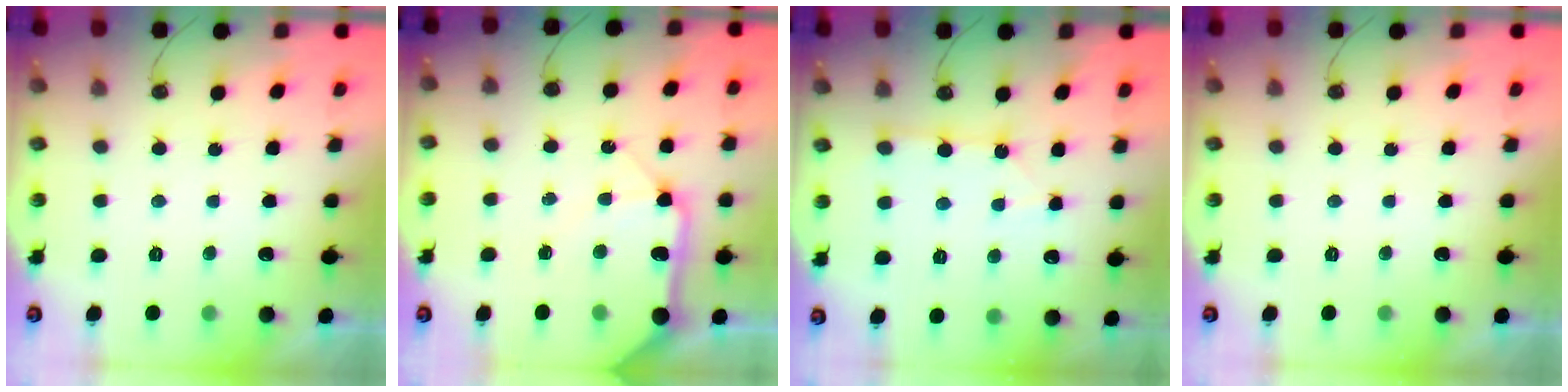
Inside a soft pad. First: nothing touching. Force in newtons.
{"total": 15.4, "press": 15.2, "slide": 2.6}
{"total": 2.9, "press": 2.9, "slide": 0.4}
{"total": 0.0}